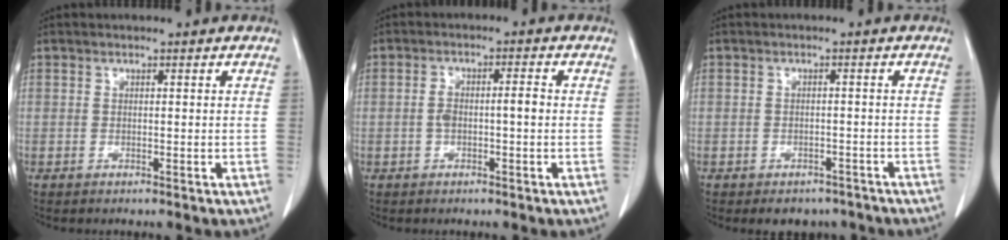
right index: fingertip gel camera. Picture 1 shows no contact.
{"total": 4.0, "force": [-0.3, 1.2, 3.8], "torque": [-0.078, 0.014, -0.004]}
{"total": 4.5, "force": [-3.5, 2.8, 0.7], "torque": [0.006, 0.013, -0.044]}